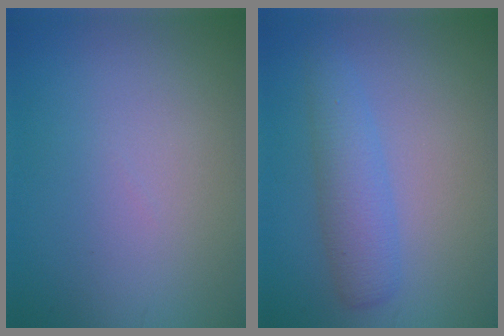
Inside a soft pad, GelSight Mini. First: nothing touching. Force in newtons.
{"total": 3.2, "press": 3.2, "slide": 0.1}